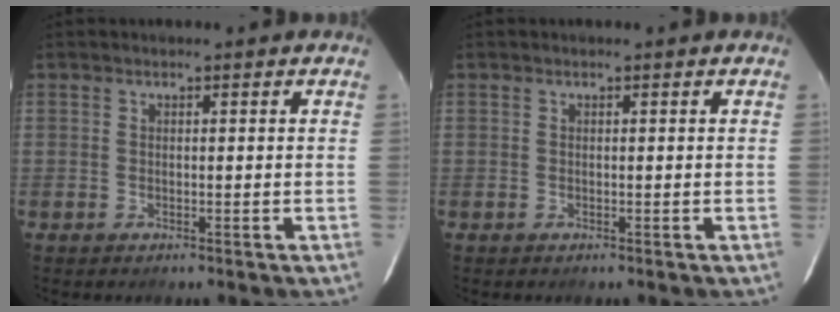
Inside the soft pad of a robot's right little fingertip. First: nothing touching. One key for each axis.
{"total": 0.0}